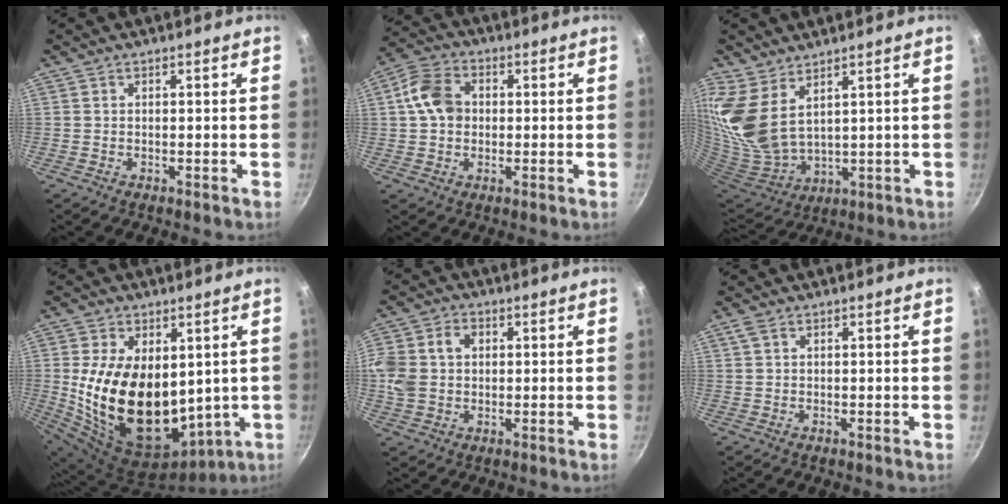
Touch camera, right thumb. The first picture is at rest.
{"total": 8.7, "force": [0.7, 6.7, 5.5], "torque": [-0.088, 0.015, 0.000]}
{"total": 12.5, "force": [7.2, 6.4, 8.0], "torque": [-0.159, -0.062, 0.164]}
{"total": 22.8, "force": [2.0, 14.5, 17.5], "torque": [-0.300, -0.031, 0.061]}
{"total": 12.1, "force": [1.9, 9.7, 7.0], "torque": [-0.158, 0.021, 0.030]}
{"total": 1.4, "force": [0.7, 0.7, 1.0], "torque": [-0.021, 0.004, 0.017]}